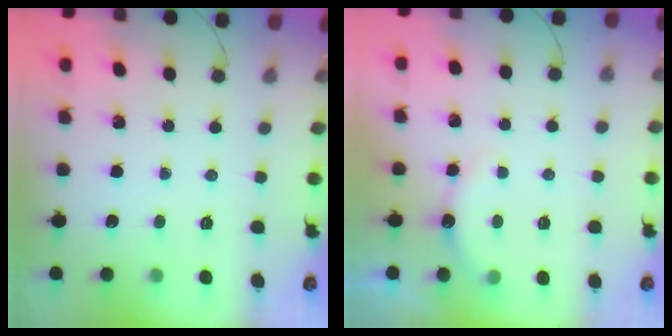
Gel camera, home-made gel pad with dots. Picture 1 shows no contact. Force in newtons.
{"total": 4.3, "press": 4.1, "slide": 1.1}